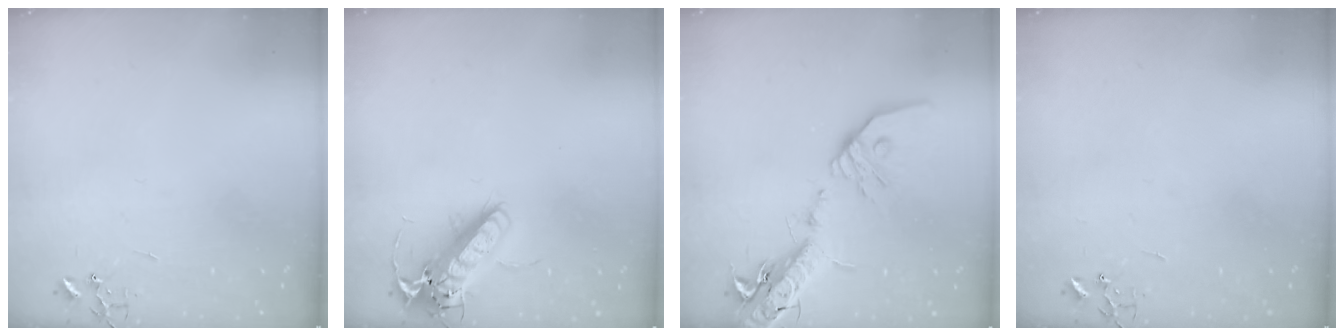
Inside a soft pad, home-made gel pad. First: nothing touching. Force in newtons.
{"total": 16.2, "press": 15.9, "slide": 3.2}
{"total": 21.0, "press": 20.6, "slide": 4.1}
{"total": 0.0}